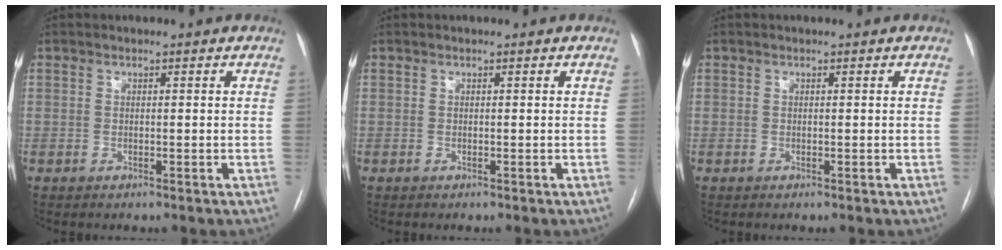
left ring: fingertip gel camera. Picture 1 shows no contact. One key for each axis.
{"total": 0.0}
{"total": 0.0}